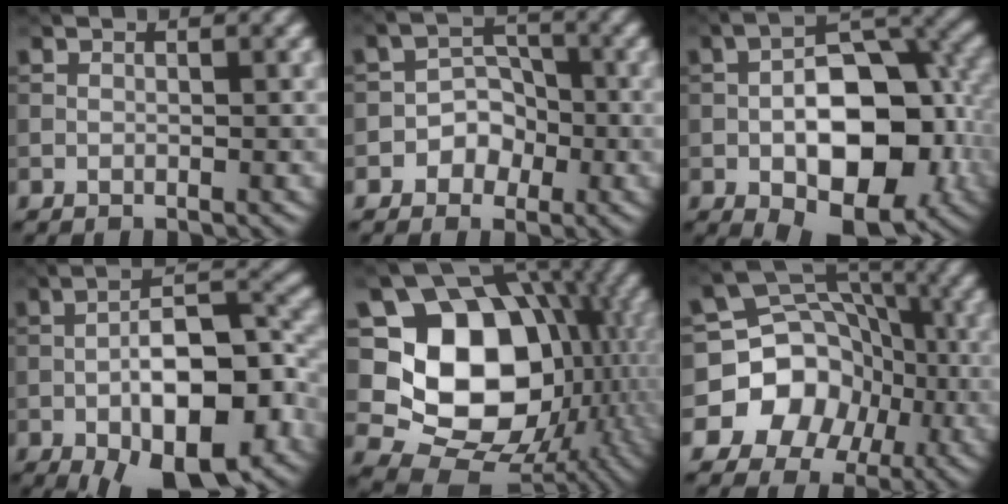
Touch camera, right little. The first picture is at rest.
{"total": 3.4, "force": [-1.5, 2.8, 1.1], "torque": [0.012, 0.012, -0.042]}
{"total": 12.7, "force": [-2.9, 7.2, 10.1], "torque": [-0.147, -0.013, -0.043]}
{"total": 13.4, "force": [-5.3, 6.0, 10.8], "torque": [-0.160, -0.014, -0.080]}
{"total": 15.3, "force": [0.2, 12.4, 8.9], "torque": [-0.140, -0.026, 0.002]}
{"total": 9.2, "force": [-3.1, 8.2, 2.8], "torque": [-0.033, 0.007, -0.085]}